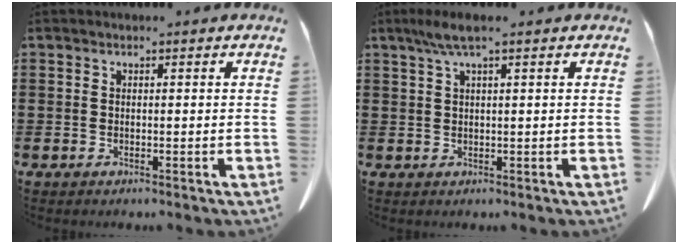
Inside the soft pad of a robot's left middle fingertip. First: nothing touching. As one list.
[{"total": 3.3, "force": [1.6, 0.3, 2.8], "torque": [-0.057, 0.002, 0.028]}]